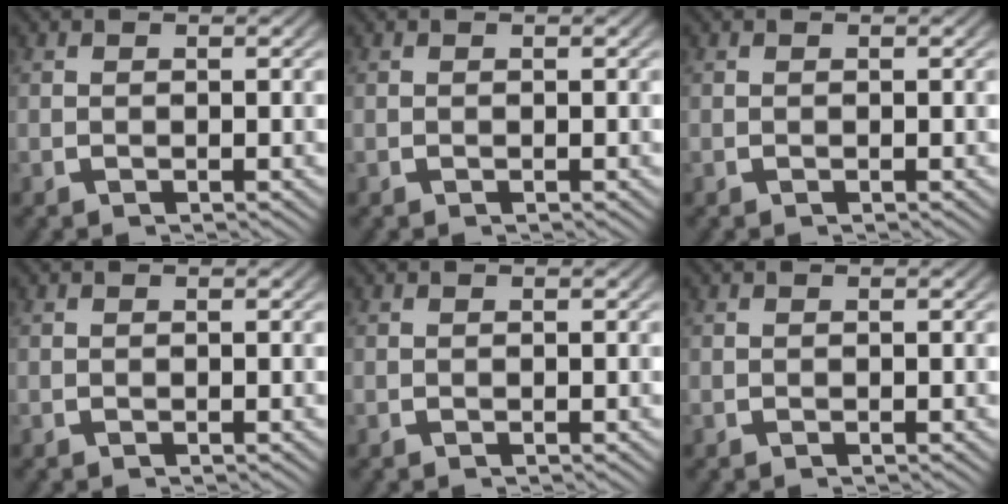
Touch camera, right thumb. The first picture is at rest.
{"total": 0.0}
{"total": 0.0}
{"total": 0.0}
{"total": 0.0}
{"total": 0.0}